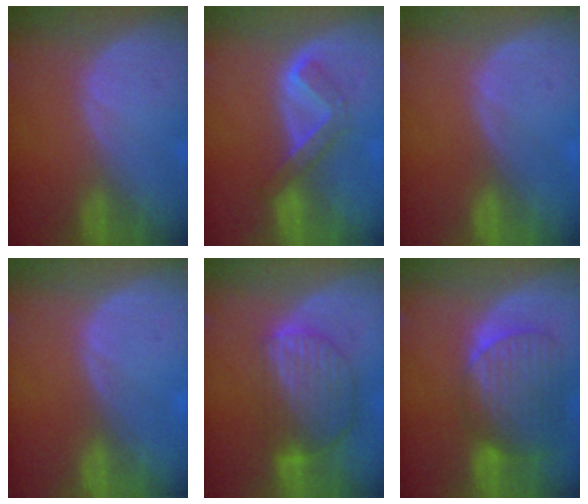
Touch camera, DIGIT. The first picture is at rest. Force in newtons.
{"total": 5.4, "press": 4.7, "slide": 2.7}
{"total": 0.0}
{"total": 0.5, "press": 0.1, "slide": 0.5}
{"total": 9.1, "press": 7.8, "slide": 4.8}
{"total": 10.3, "press": 8.7, "slide": 5.5}